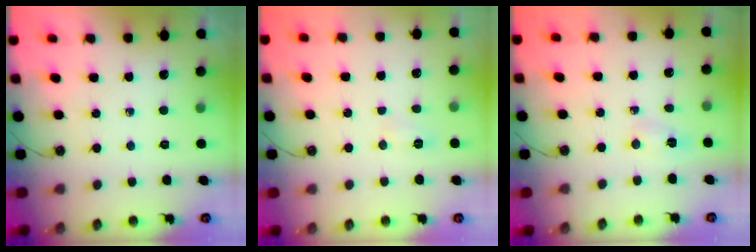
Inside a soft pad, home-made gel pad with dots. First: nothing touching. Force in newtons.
{"total": 5.5, "press": 5.4, "slide": 0.8}
{"total": 2.4, "press": 2.4, "slide": 0.3}